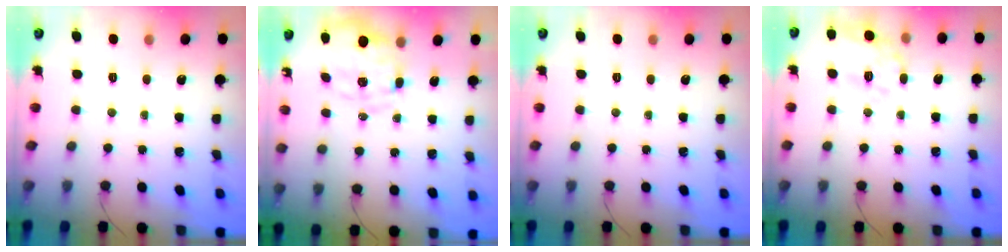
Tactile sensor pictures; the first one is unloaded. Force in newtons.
{"total": 3.5, "press": 3.1, "slide": 1.7}
{"total": 0.0}
{"total": 16.9, "press": 16.8, "slide": 1.3}